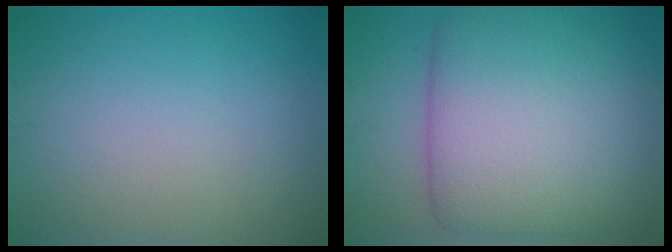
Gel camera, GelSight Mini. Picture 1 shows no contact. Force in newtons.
{"total": 12.5, "press": 12.5, "slide": 0.4}